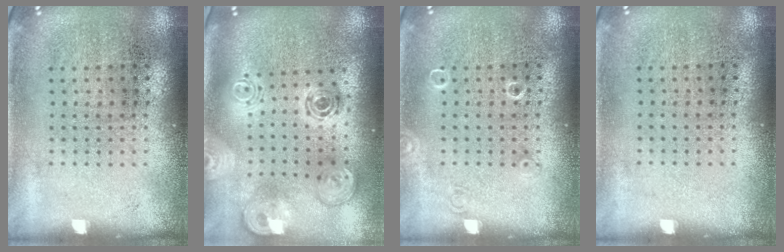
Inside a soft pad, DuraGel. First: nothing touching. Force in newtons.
{"total": 2.0, "press": 1.7, "slide": 1.0}
{"total": 0.9, "press": 0.9, "slide": 0.1}
{"total": 0.0}